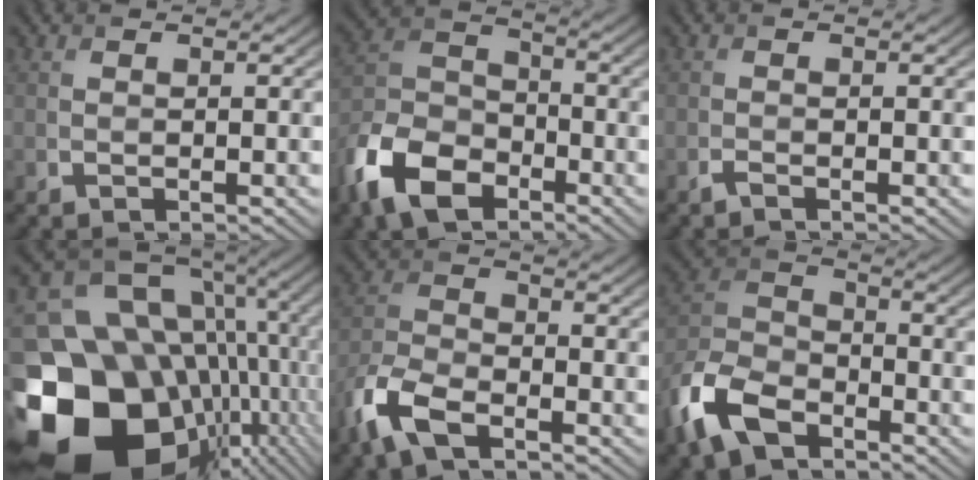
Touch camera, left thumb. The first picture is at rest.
{"total": 11.6, "force": [-7.0, 6.6, 6.4], "torque": [-0.155, -0.014, -0.158]}
{"total": 0.9, "force": [-0.7, 0.1, 0.5], "torque": [-0.011, 0.000, -0.015]}
{"total": 21.7, "force": [-5.4, 16.8, 12.7], "torque": [-0.283, -0.025, -0.064]}
{"total": 7.7, "force": [-4.8, 3.3, 4.9], "torque": [-0.116, -0.007, -0.115]}
{"total": 10.8, "force": [-6.6, 5.7, 6.3], "torque": [-0.153, -0.012, -0.153]}